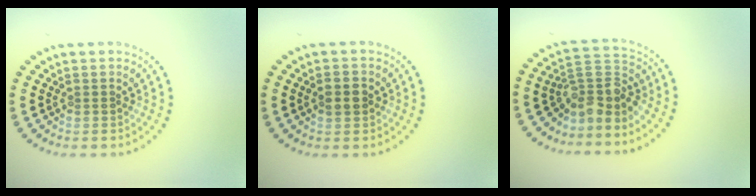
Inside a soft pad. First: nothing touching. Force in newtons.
{"total": 2.4, "press": 2.4, "slide": 0.1}
{"total": 3.7, "press": 2.6, "slide": 2.6}